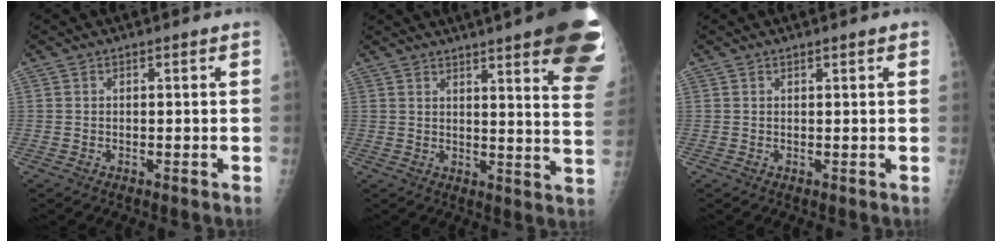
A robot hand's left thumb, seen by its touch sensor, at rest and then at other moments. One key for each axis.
{"total": 22.9, "fx": 14.7, "fy": 3.5, "fz": 17.2, "tx": -0.166, "ty": -0.055, "tz": 0.169}
{"total": 1.3, "fx": 0.9, "fy": 0.2, "fz": 0.9, "tx": -0.010, "ty": 0.000, "tz": 0.012}